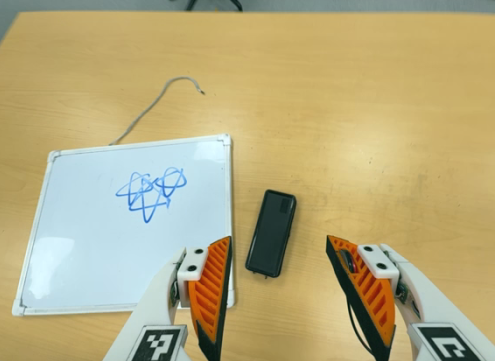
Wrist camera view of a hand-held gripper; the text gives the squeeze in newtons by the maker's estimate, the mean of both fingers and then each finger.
{"total": 0.0}